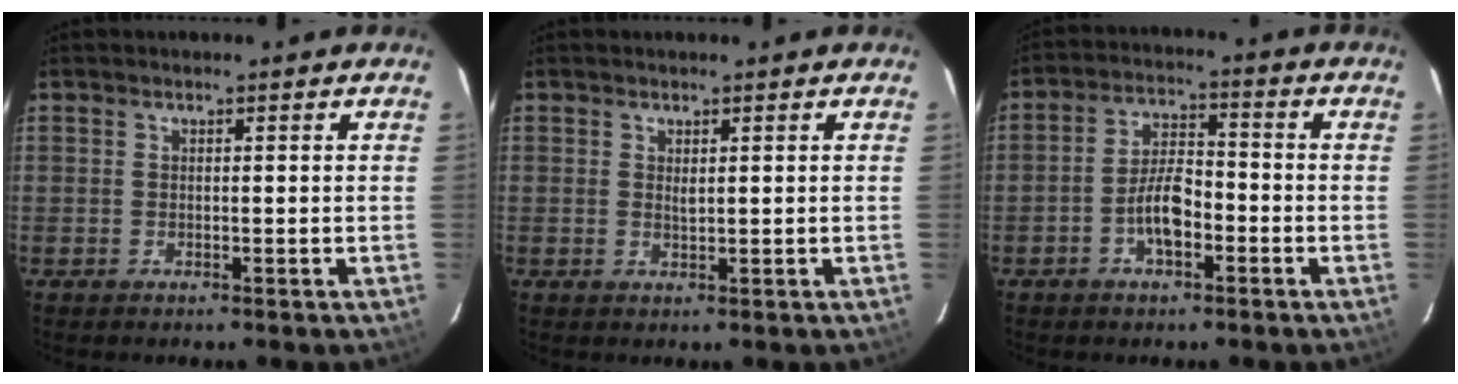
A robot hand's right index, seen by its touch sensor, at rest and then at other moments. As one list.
[{"total": 1.1, "force": [0.5, 0.5, 0.9], "torque": [-0.015, 0.000, 0.009]}, {"total": 6.8, "force": [-2.9, 2.8, 5.5], "torque": [-0.112, 0.012, -0.049]}]